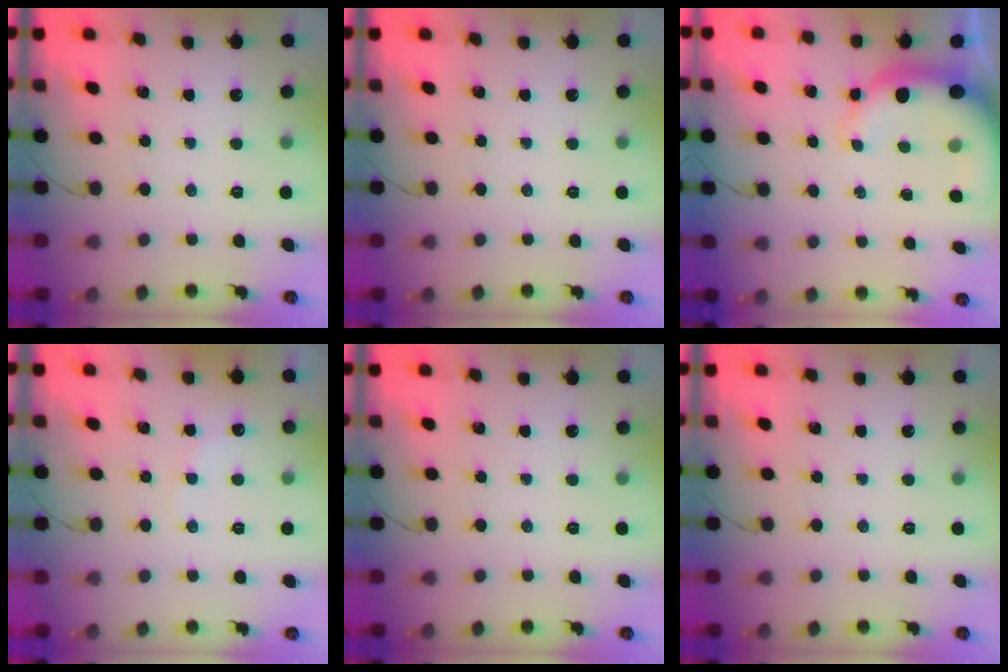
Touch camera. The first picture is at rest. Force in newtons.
{"total": 0.0}
{"total": 7.7, "press": 7.5, "slide": 1.9}
{"total": 5.9, "press": 5.9, "slide": 1.0}
{"total": 0.0}
{"total": 0.0}